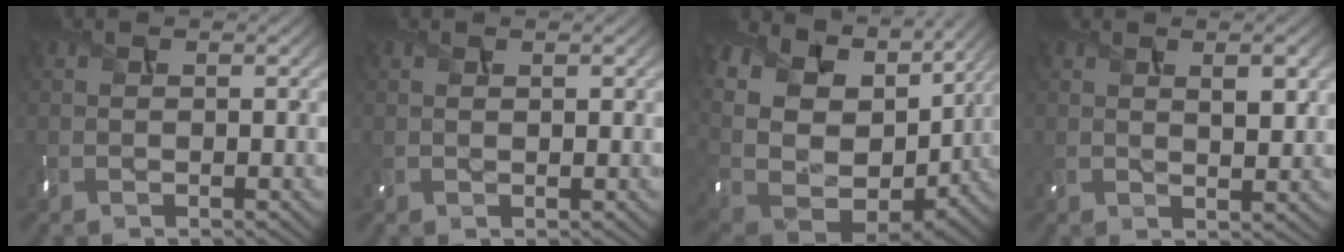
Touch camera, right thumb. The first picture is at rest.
{"total": 0.9, "force": [0.5, 0.4, 0.5], "torque": [-0.014, -0.002, 0.012]}
{"total": 15.9, "force": [5.9, 10.6, 10.2], "torque": [-0.243, 0.005, 0.150]}
{"total": 4.0, "force": [1.7, 1.5, 3.2], "torque": [-0.059, -0.003, 0.032]}